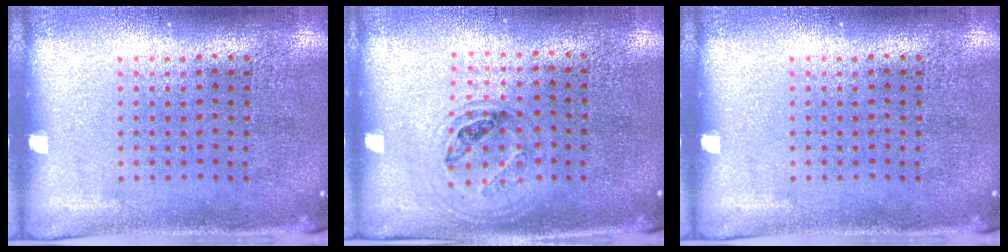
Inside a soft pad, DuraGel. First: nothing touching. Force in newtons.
{"total": 0.9, "press": 0.9, "slide": 0.2}
{"total": 0.0}